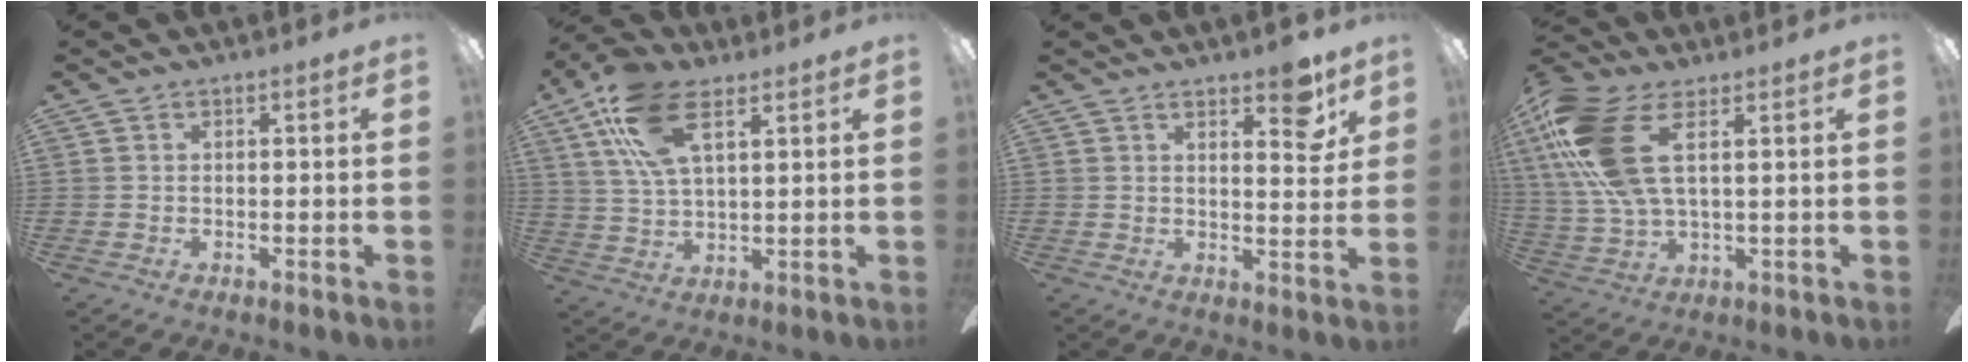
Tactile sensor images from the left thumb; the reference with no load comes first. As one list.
[{"total": 15.2, "force": [7.9, 7.0, 11.0], "torque": [-0.231, -0.005, 0.144]}, {"total": 7.4, "force": [5.3, 2.8, 4.3], "torque": [-0.042, -0.026, 0.085]}, {"total": 17.1, "force": [6.0, 7.5, 14.1], "torque": [-0.312, -0.013, 0.107]}]